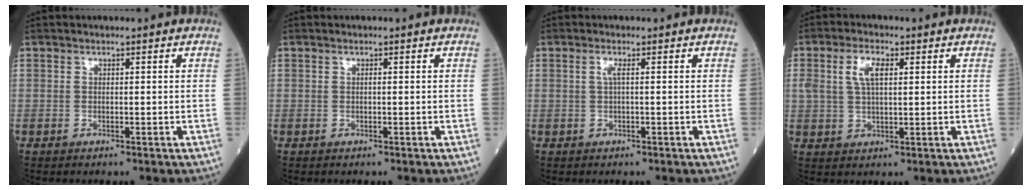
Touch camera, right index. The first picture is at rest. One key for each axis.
{"total": 0.0}
{"total": 1.1, "fx": 0.2, "fy": -0.1, "fz": 1.1, "tx": -0.028, "ty": 0.001, "tz": 0.001}
{"total": 5.0, "fx": 1.6, "fy": 2.0, "fz": 4.3, "tx": -0.091, "ty": 0.011, "tz": 0.035}